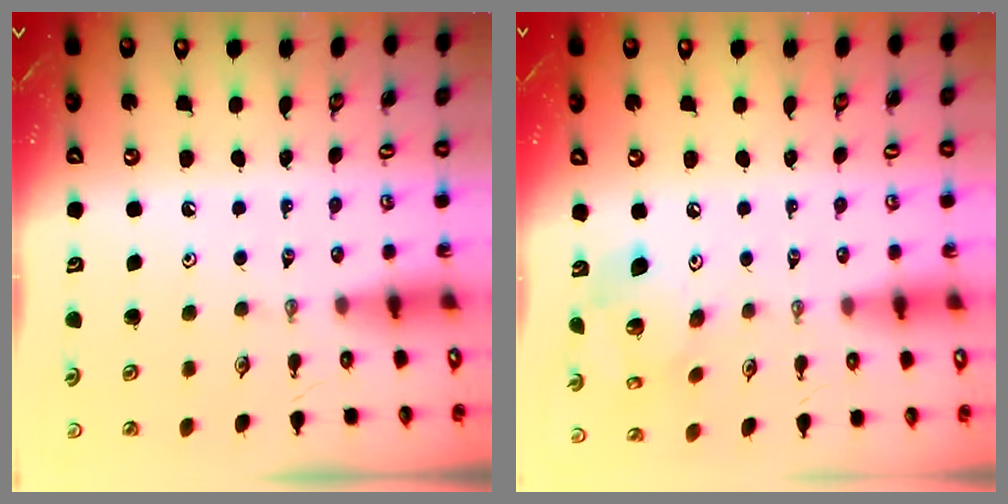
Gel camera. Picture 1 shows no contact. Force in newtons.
{"total": 14.3, "press": 14.1, "slide": 2.5}